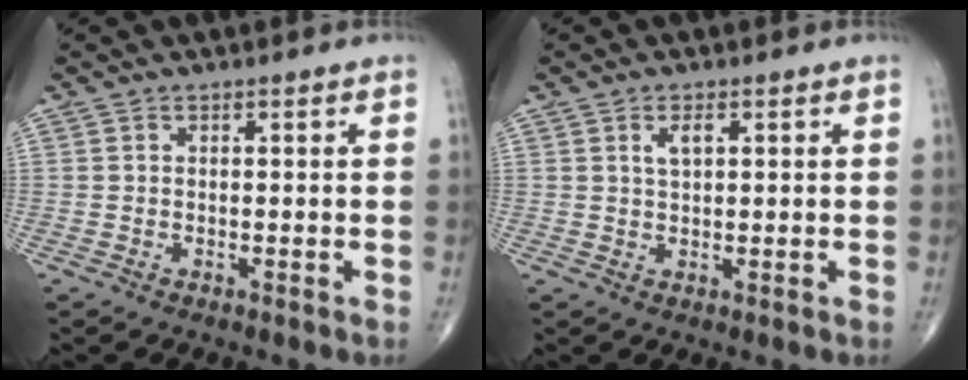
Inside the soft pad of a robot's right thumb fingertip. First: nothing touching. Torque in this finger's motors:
{"motor_torque": [-0.36, 0.52, 0.39, 0.13, -0.03]}